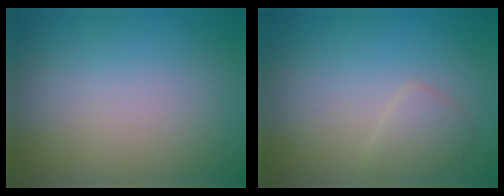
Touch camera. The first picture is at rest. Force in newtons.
{"total": 1.5, "press": 1.5, "slide": 0.1}